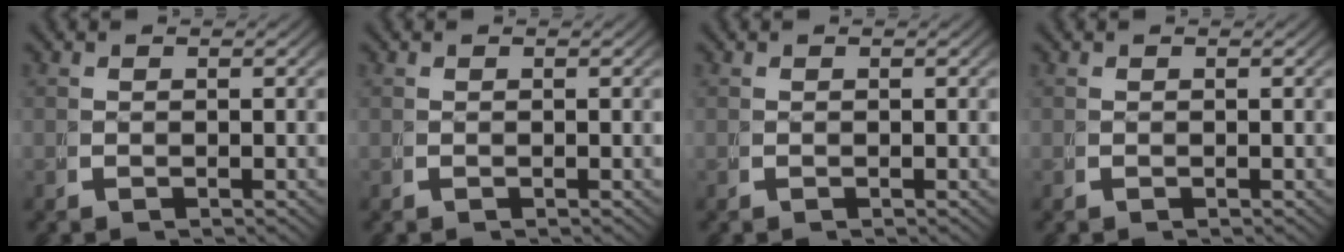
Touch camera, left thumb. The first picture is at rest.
{"total": 0.0}
{"total": 0.0}
{"total": 0.0}